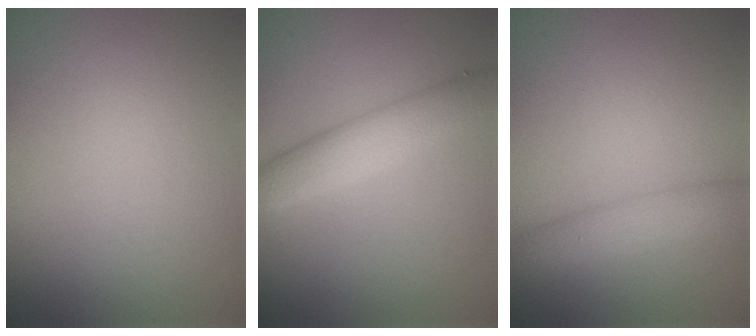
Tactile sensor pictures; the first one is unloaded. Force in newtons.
{"total": 4.2, "press": 4.2, "slide": 0.1}
{"total": 2.9, "press": 2.9, "slide": 0.1}